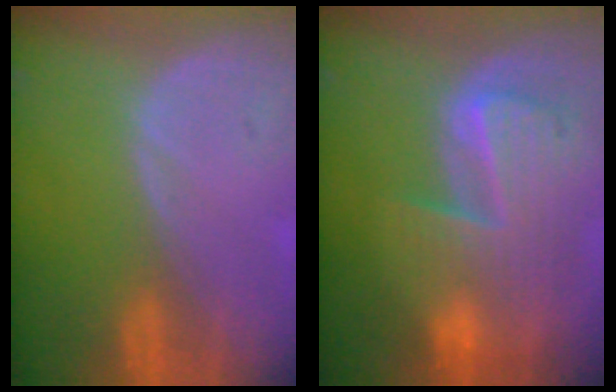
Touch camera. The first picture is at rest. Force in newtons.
{"total": 9.9, "press": 8.5, "slide": 5.1}